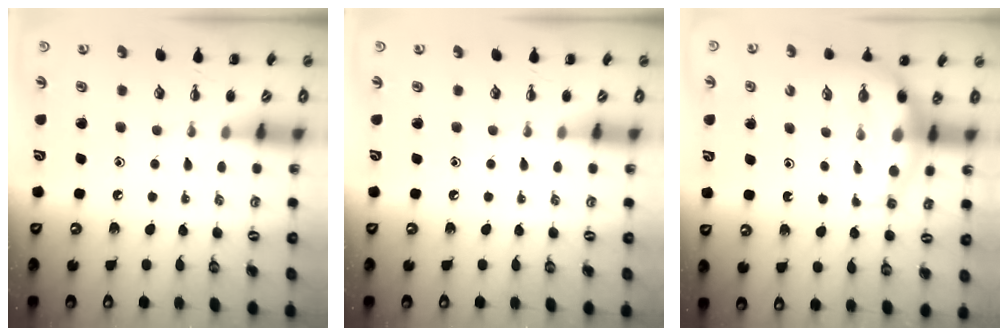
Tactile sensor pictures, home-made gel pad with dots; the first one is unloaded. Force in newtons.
{"total": 0.0}
{"total": 7.1, "press": 7.0, "slide": 1.4}